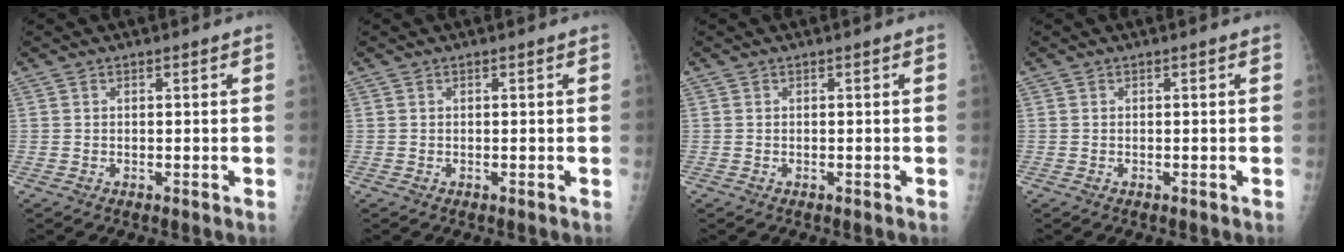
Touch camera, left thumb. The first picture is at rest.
{"total": 0.0}
{"total": 0.0}
{"total": 0.0}